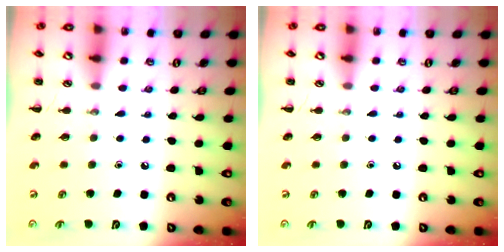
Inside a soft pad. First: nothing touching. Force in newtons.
{"total": 0.0}